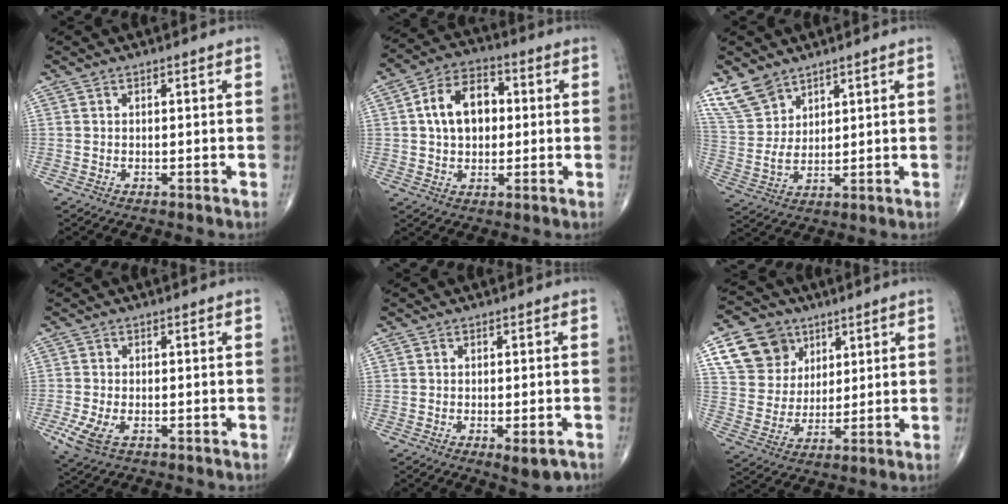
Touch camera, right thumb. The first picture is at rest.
{"total": 11.2, "force": [1.4, 7.6, 8.1], "torque": [-0.115, 0.018, 0.018]}
{"total": 8.1, "force": [6.0, 4.5, 2.9], "torque": [-0.053, -0.020, 0.134]}
{"total": 5.6, "force": [-2.1, 3.0, 4.2], "torque": [-0.099, -0.006, -0.035]}
{"total": 4.2, "force": [-2.0, 1.4, 3.4], "torque": [-0.041, 0.001, -0.019]}
{"total": 13.1, "force": [6.3, 10.5, 4.7], "torque": [-0.054, -0.016, 0.120]}